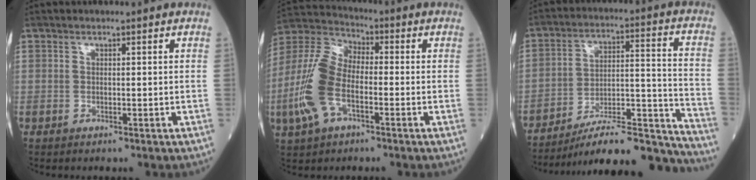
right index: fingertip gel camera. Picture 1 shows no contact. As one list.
[{"total": 12.0, "force": [-3.4, 5.9, 9.9], "torque": [-0.247, 0.009, -0.074]}, {"total": 20.0, "force": [-18.6, 1.4, 7.4], "torque": [-0.079, 0.036, -0.283]}]